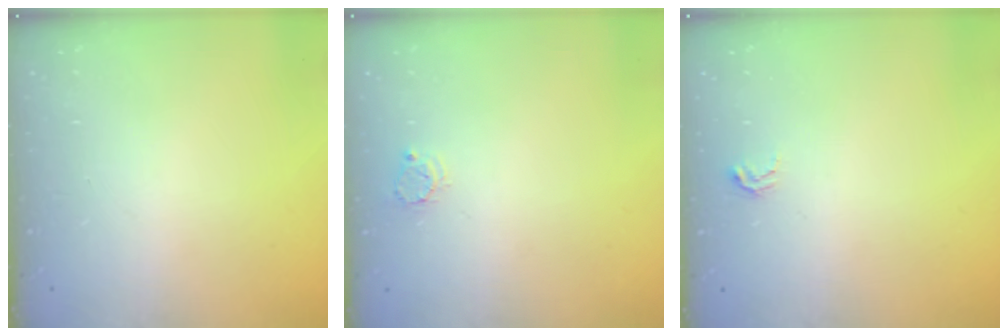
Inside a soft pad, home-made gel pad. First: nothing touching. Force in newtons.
{"total": 3.2, "press": 3.2, "slide": 0.4}
{"total": 2.7, "press": 2.7, "slide": 0.4}